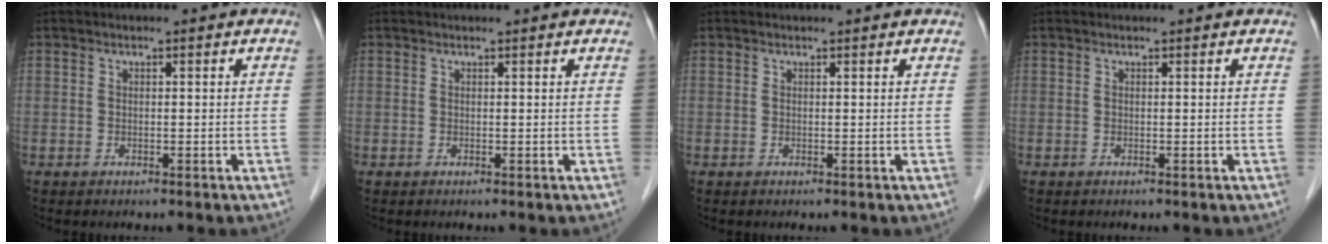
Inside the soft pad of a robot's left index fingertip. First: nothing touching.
{"total": 1.9, "force": [1.9, 0.3, 0.5], "torque": [-0.012, 0.015, 0.017]}
{"total": 1.7, "force": [1.6, 0.3, 0.3], "torque": [-0.012, 0.013, 0.015]}
{"total": 0.9, "force": [0.8, 0.2, 0.1], "torque": [-0.008, 0.008, 0.009]}